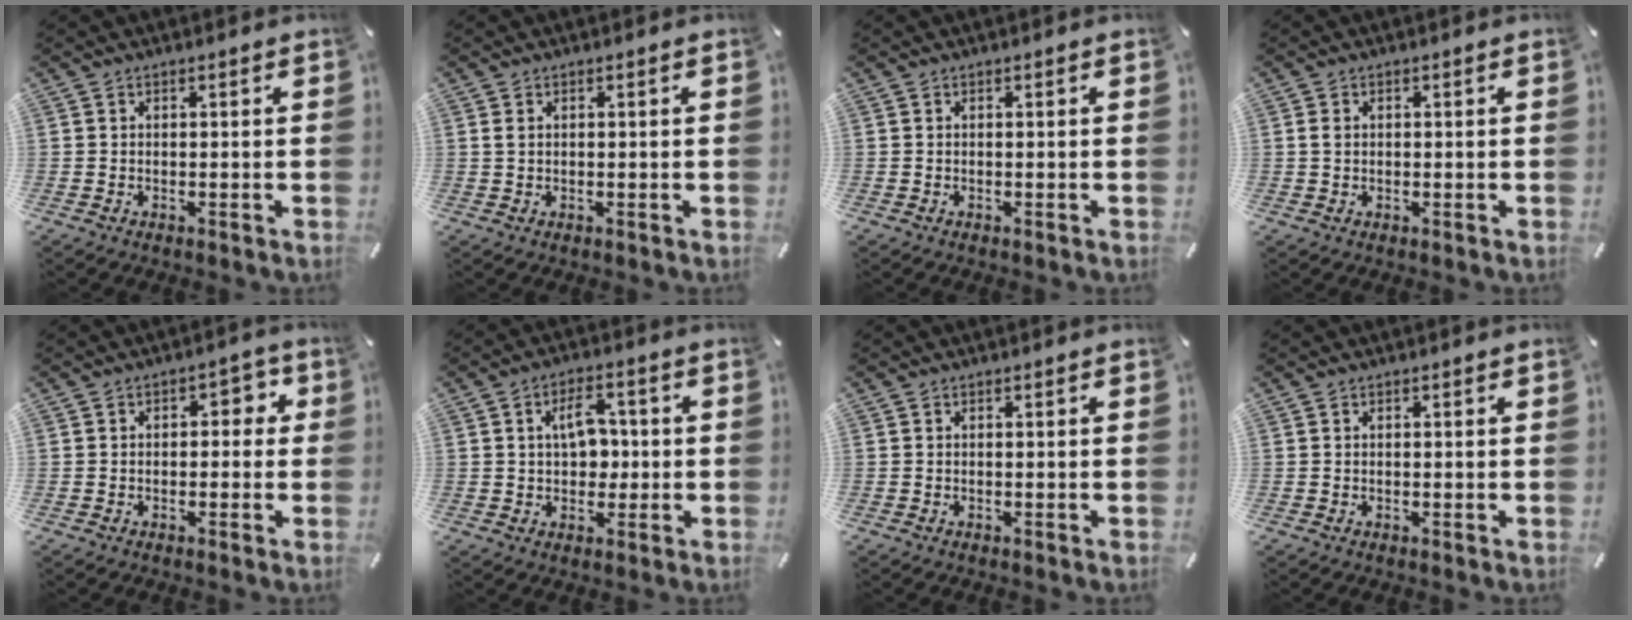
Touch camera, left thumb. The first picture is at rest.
{"total": 1.1, "force": [0.3, 0.6, 0.9], "torque": [-0.018, 0.004, 0.004]}
{"total": 0.0}
{"total": 1.5, "force": [0.2, 1.0, 1.1], "torque": [-0.023, 0.004, 0.001]}
{"total": 3.9, "force": [0.0, 2.7, 2.8], "torque": [-0.033, 0.006, -0.011]}
{"total": 8.1, "force": [0.8, 5.6, 5.7], "torque": [-0.090, 0.002, 0.008]}
{"total": 0.0}
{"total": 0.0}